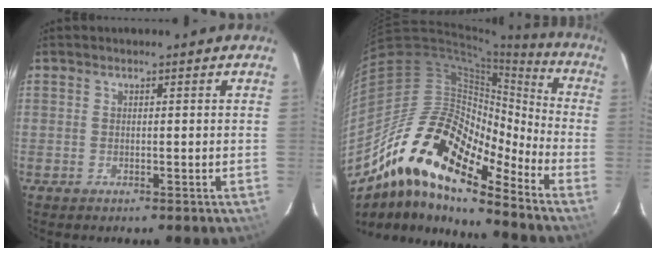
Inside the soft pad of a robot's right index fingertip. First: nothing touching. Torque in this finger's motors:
{"motor_torque": [1.08, -1.06, 1.05, 0.15]}